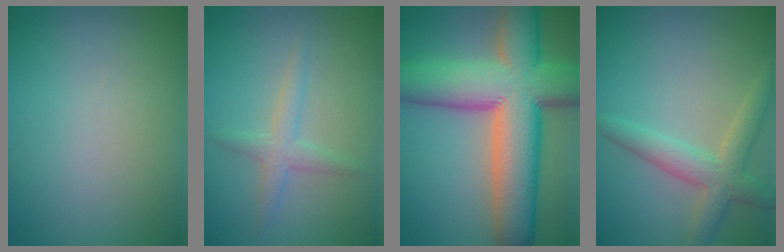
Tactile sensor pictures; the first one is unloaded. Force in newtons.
{"total": 2.0, "press": 2.0, "slide": 0.1}
{"total": 13.6, "press": 13.5, "slide": 0.6}
{"total": 3.8, "press": 3.8, "slide": 0.2}